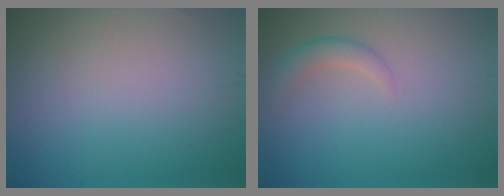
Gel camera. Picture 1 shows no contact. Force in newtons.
{"total": 1.5, "press": 1.5, "slide": 0.1}